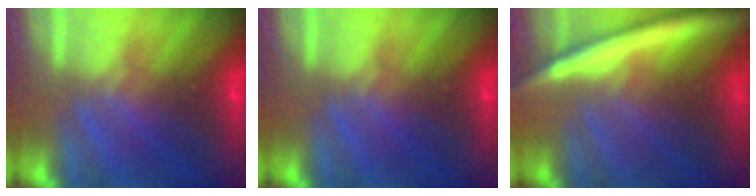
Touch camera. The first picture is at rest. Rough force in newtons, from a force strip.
{"total": 0.0}
{"total": 7.7}